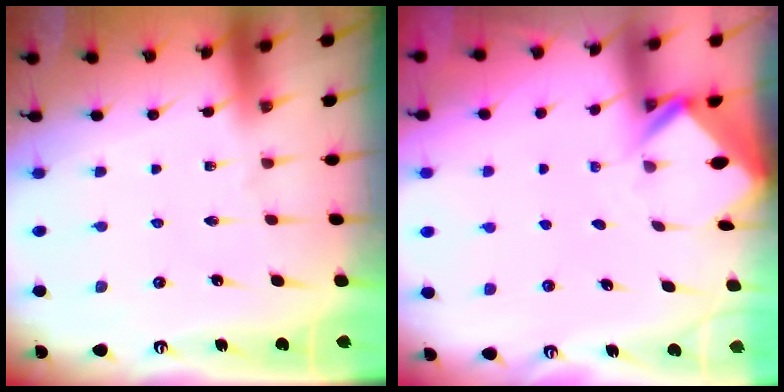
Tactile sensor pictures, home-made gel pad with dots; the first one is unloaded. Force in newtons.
{"total": 2.7, "press": 2.7, "slide": 0.1}